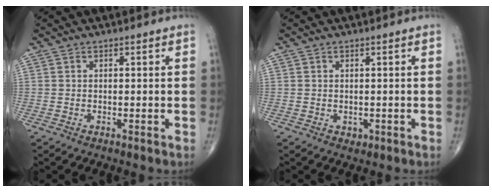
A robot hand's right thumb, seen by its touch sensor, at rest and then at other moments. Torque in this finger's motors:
{"motor_torque": [-0.17, -0.02, 0.03, 0.10, -0.02]}